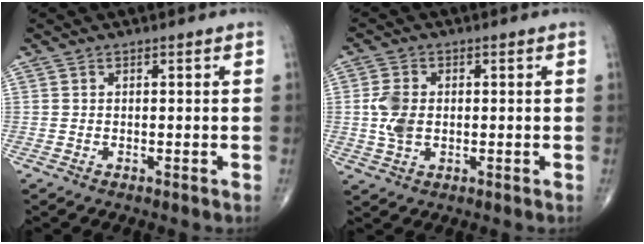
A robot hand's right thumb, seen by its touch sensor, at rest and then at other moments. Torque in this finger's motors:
{"motor_torque": [0.34, 1.45, 0.69, -0.02, 0.06]}